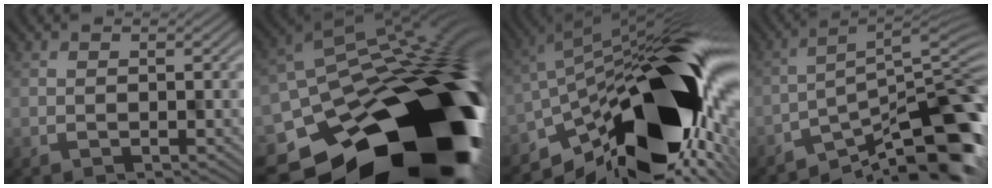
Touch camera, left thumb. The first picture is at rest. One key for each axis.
{"total": 21.5, "fx": -11.1, "fy": 13.9, "fz": 12.1, "tx": -0.148, "ty": -0.064, "tz": -0.135}
{"total": 18.4, "fx": -6.0, "fy": 7.8, "fz": 15.5, "tx": -0.237, "ty": -0.018, "tz": -0.111}
{"total": 11.0, "fx": -7.3, "fy": 2.5, "fz": 7.8, "tx": -0.116, "ty": 0.001, "tz": -0.127}